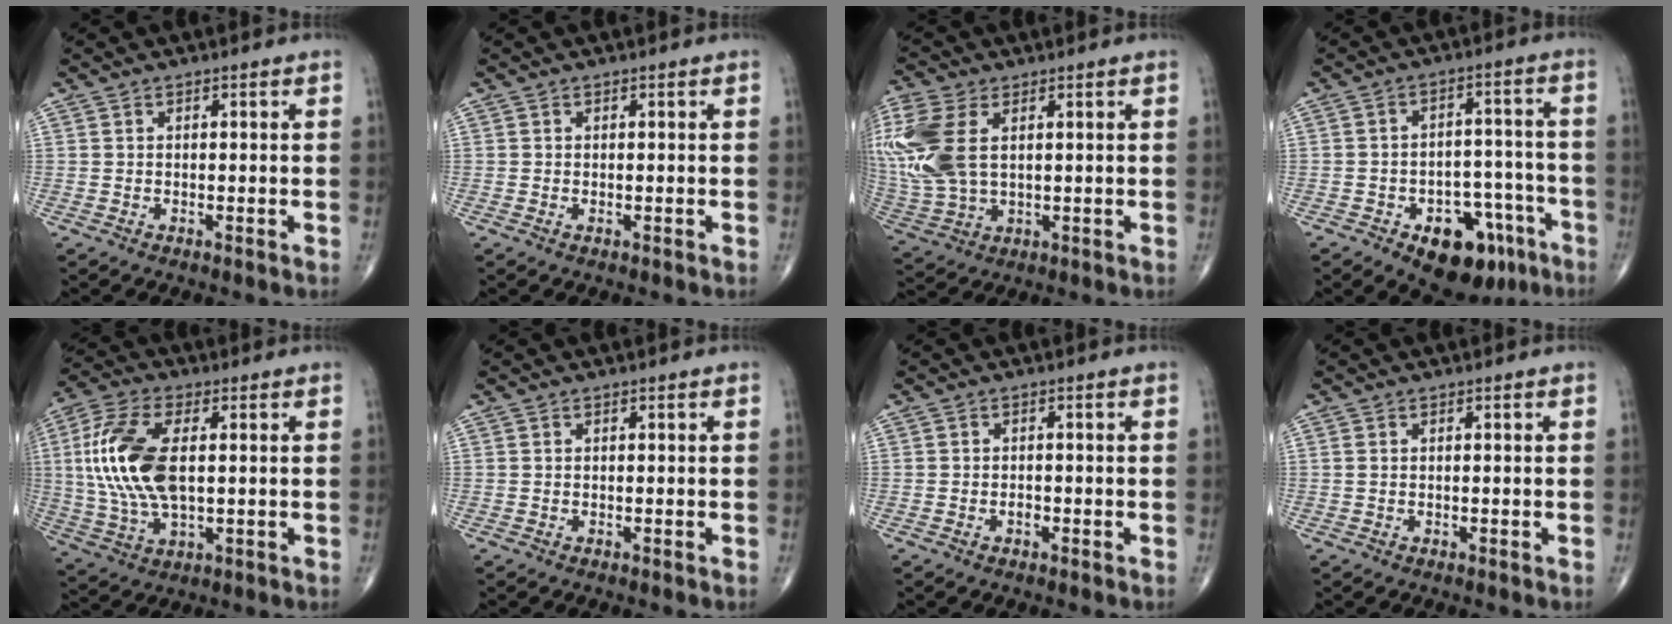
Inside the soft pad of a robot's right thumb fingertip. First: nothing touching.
{"total": 0.0}
{"total": 16.2, "force": [3.8, 9.6, 12.4], "torque": [-0.320, -0.004, 0.080]}
{"total": 14.2, "force": [-7.8, 8.2, 8.6], "torque": [-0.081, 0.055, -0.103]}
{"total": 16.0, "force": [1.8, 7.9, 13.8], "torque": [-0.301, 0.001, 0.035]}
{"total": 0.0}
{"total": 1.2, "force": [-0.6, 0.8, 0.8], "torque": [-0.011, 0.003, -0.010]}
{"total": 0.5, "force": [0.1, 0.4, 0.4], "torque": [-0.012, 0.006, 0.005]}